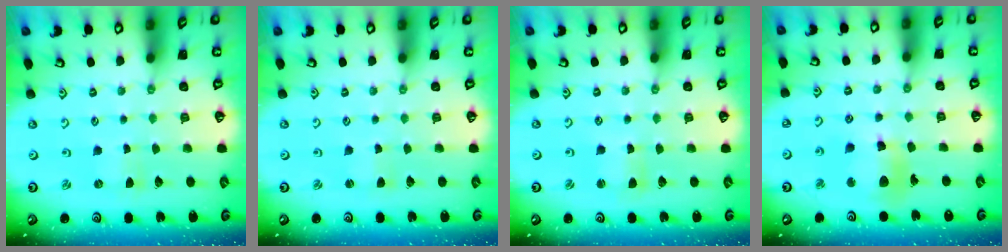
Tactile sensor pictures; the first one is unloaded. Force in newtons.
{"total": 1.6, "press": 1.5, "slide": 0.3}
{"total": 2.2, "press": 2.2, "slide": 0.3}
{"total": 12.5, "press": 12.3, "slide": 1.7}